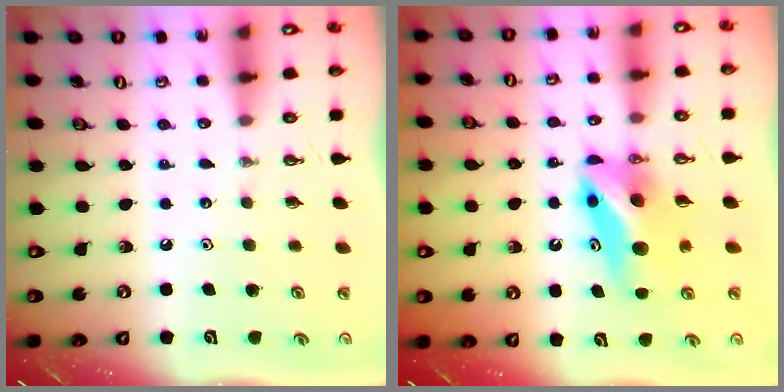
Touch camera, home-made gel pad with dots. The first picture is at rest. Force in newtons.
{"total": 10.7, "press": 7.0, "slide": 8.1}